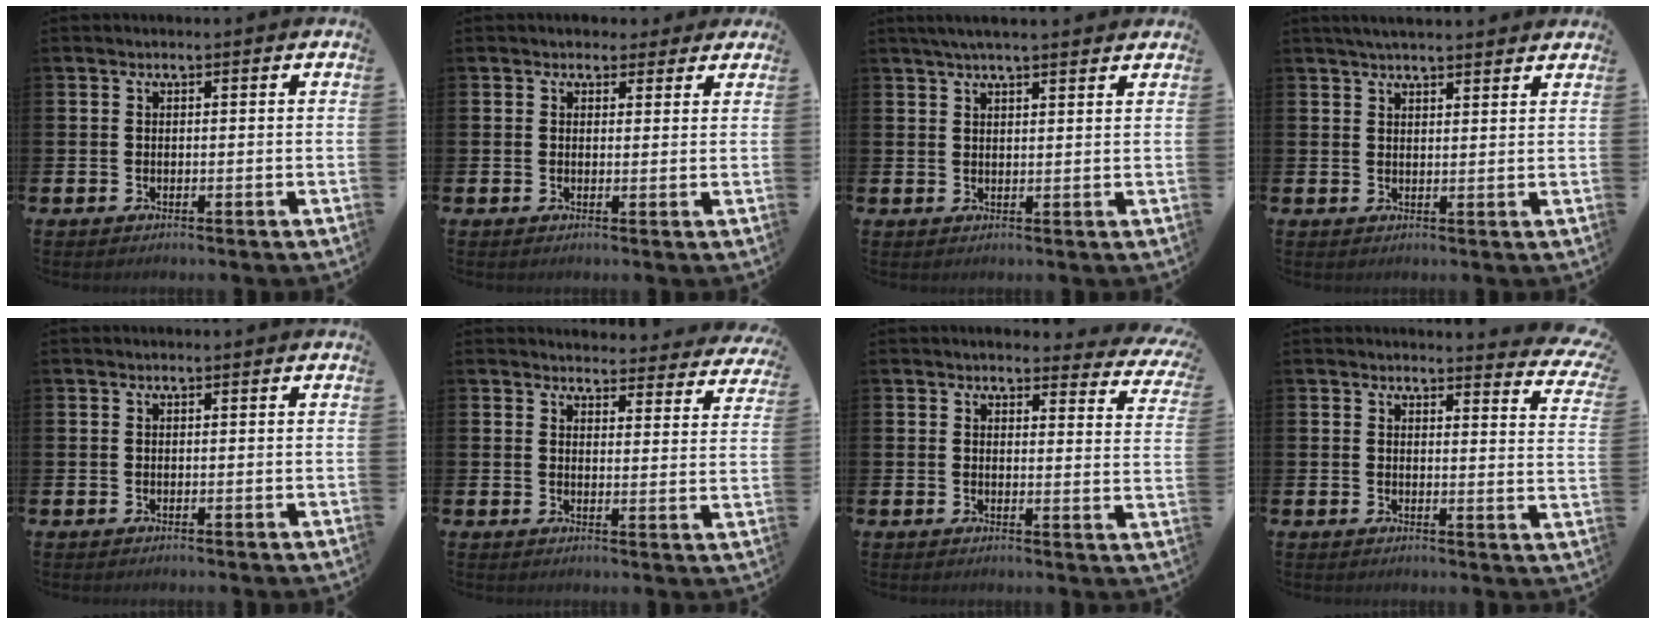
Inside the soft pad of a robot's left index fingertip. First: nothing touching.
{"total": 2.3, "force": [1.8, 1.4, 0.0], "torque": [0.010, -0.003, 0.029]}
{"total": 3.5, "force": [3.1, 0.2, 1.5], "torque": [-0.034, -0.003, 0.057]}
{"total": 3.2, "force": [3.1, 0.2, 0.8], "torque": [-0.020, -0.009, 0.056]}
{"total": 0.0}
{"total": 3.7, "force": [3.6, 0.9, 0.0], "torque": [-0.003, -0.027, 0.061]}
{"total": 3.2, "force": [3.0, 0.9, 0.4], "torque": [0.001, -0.024, 0.048]}
{"total": 3.1, "force": [3.0, 0.2, 0.3], "torque": [0.003, -0.028, 0.049]}